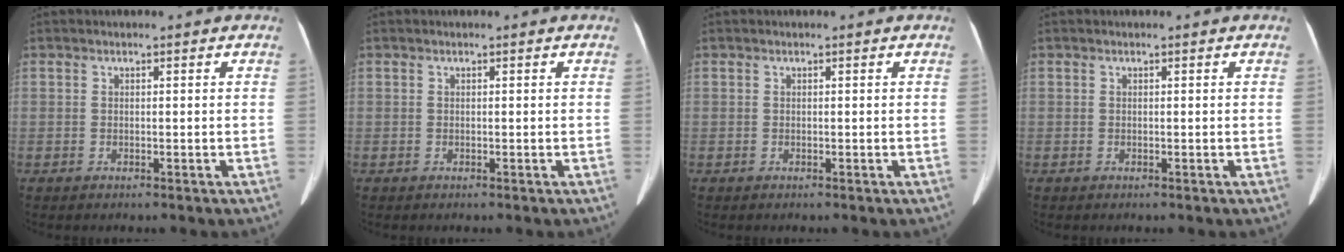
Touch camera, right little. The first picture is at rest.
{"total": 0.0}
{"total": 0.0}
{"total": 0.0}